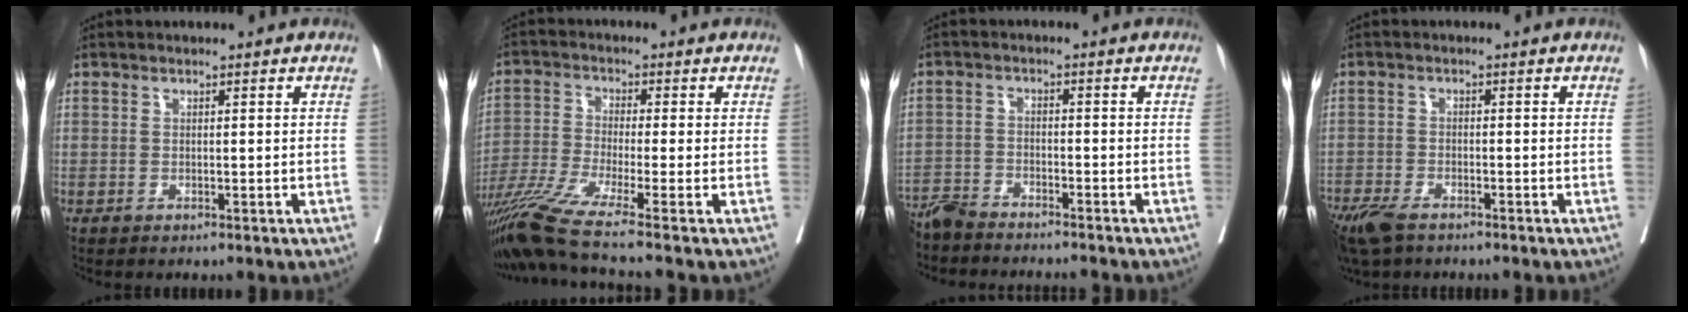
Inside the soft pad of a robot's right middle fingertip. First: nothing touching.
{"total": 10.9, "force": [-8.5, -2.7, 6.3], "torque": [-0.113, -0.027, -0.149]}
{"total": 9.0, "force": [-8.5, 0.9, 2.8], "torque": [-0.038, -0.007, -0.138]}
{"total": 8.9, "force": [-6.5, 3.5, 4.9], "torque": [-0.103, -0.017, -0.112]}